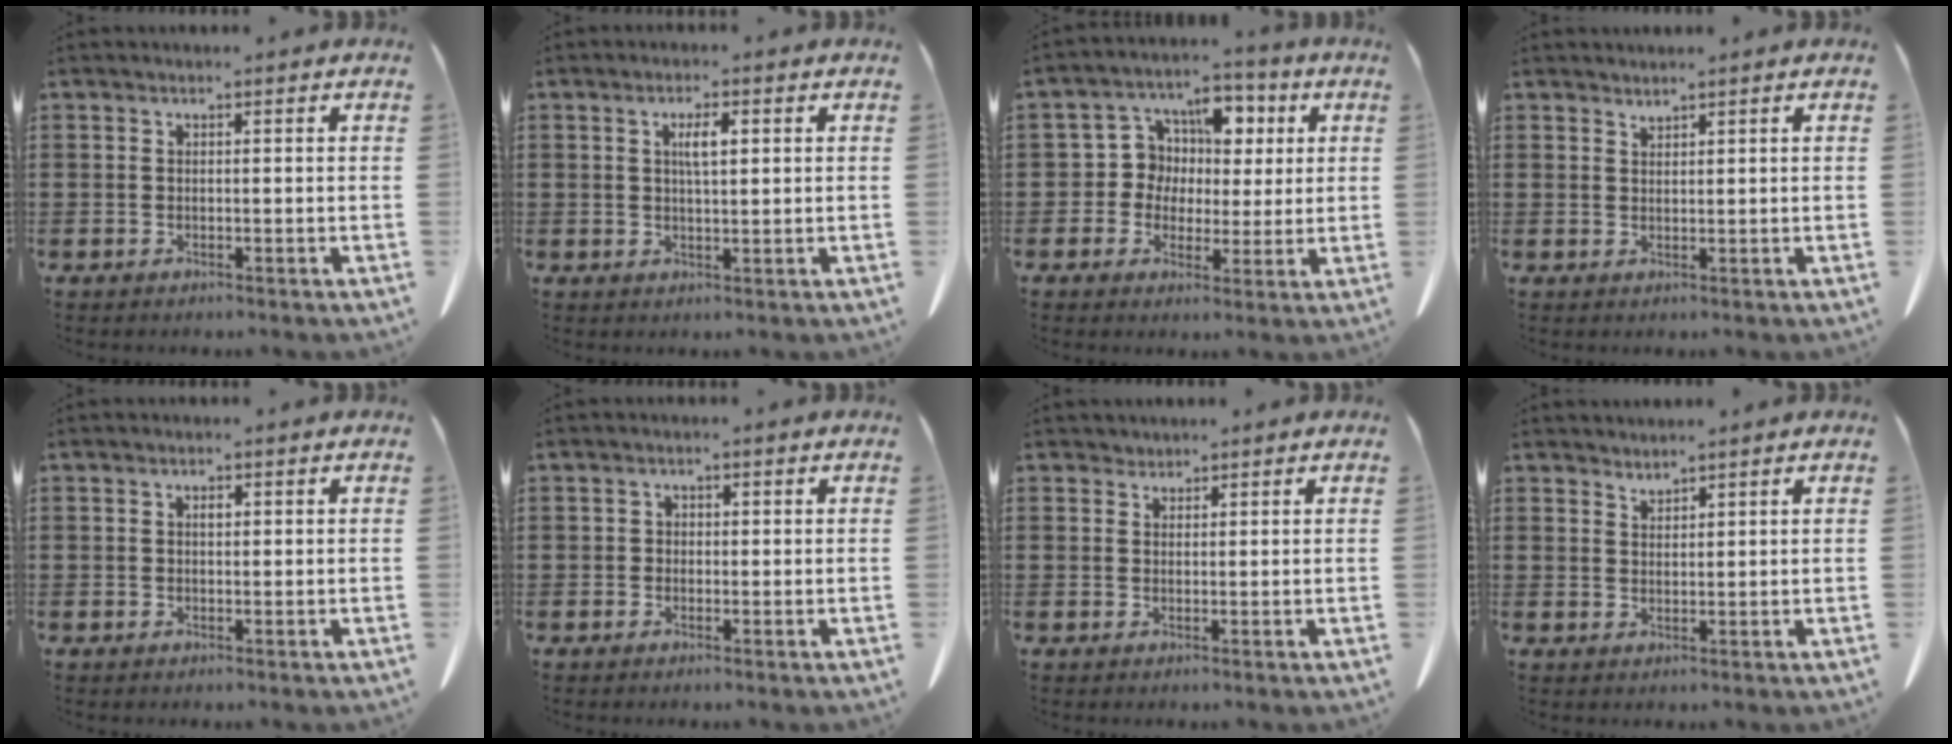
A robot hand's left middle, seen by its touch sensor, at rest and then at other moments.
{"total": 3.2, "force": [0.9, 0.9, 2.9], "torque": [-0.051, 0.004, 0.010]}
{"total": 6.9, "force": [1.8, 6.4, 1.9], "torque": [-0.066, -0.002, 0.028]}
{"total": 1.2, "force": [1.2, 0.0, 0.1], "torque": [-0.004, -0.003, 0.023]}
{"total": 0.9, "force": [0.3, 0.5, 0.6], "torque": [-0.015, 0.002, 0.004]}
{"total": 0.7, "force": [0.0, 0.7, 0.3], "torque": [-0.008, 0.004, -0.001]}
{"total": 1.2, "force": [1.1, 0.5, -0.1], "torque": [-0.002, 0.002, 0.023]}
{"total": 1.7, "force": [1.7, 0.0, -0.1], "torque": [-0.002, -0.001, 0.034]}